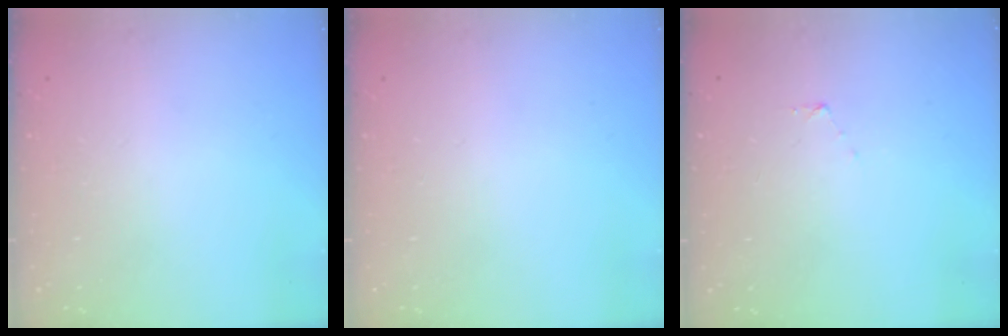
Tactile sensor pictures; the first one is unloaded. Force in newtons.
{"total": 0.0}
{"total": 3.5, "press": 3.5, "slide": 0.3}